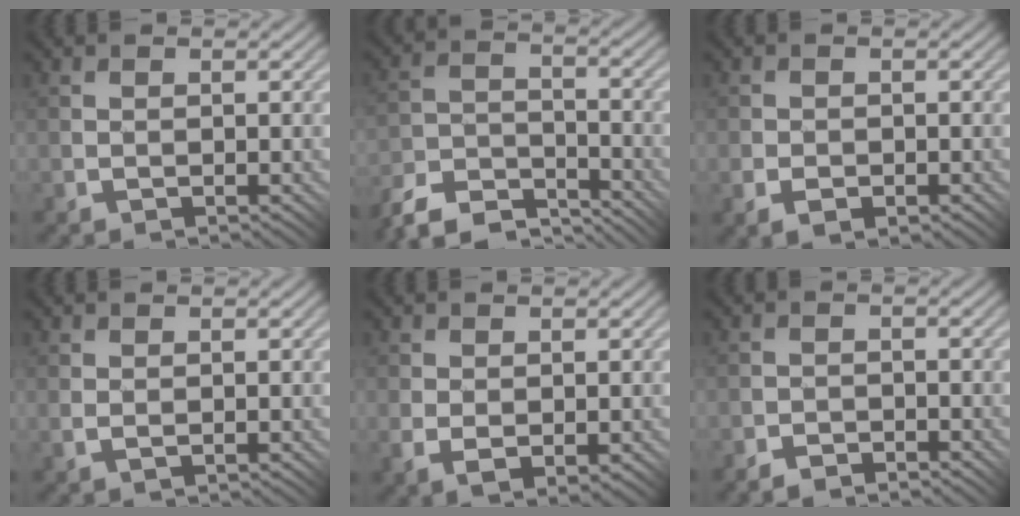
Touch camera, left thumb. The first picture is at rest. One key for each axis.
{"total": 9.5, "fx": -8.8, "fy": 2.3, "fz": 2.7, "tx": -0.056, "ty": -0.002, "tz": -0.164}
{"total": 2.1, "fx": -1.0, "fy": 1.3, "fz": 1.2, "tx": -0.021, "ty": -0.005, "tz": -0.020}
{"total": 1.0, "fx": 0.3, "fy": 0.5, "fz": 0.8, "tx": -0.020, "ty": -0.001, "tz": 0.008}
{"total": 3.4, "fx": -0.4, "fy": 2.1, "fz": 2.6, "tx": -0.055, "ty": -0.014, "tz": 0.000}
{"total": 1.7, "fx": -1.7, "fy": 0.3, "fz": 0.1, "tx": 0.002, "ty": 0.007, "tz": -0.037}